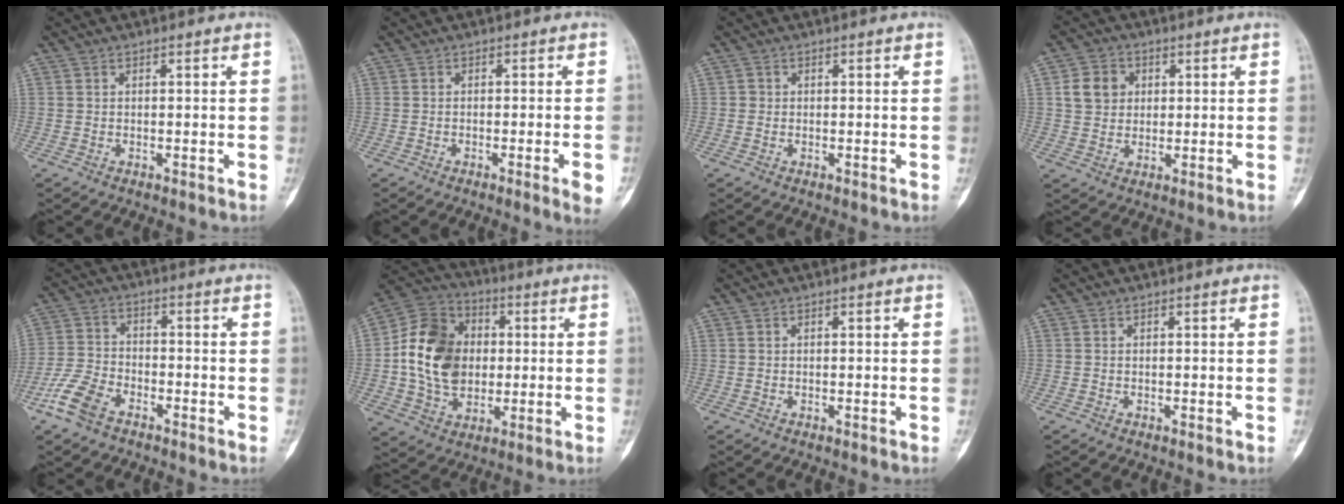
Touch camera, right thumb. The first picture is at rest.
{"total": 8.4, "force": [-4.2, -0.3, 7.3], "torque": [-0.100, 0.017, -0.059]}
{"total": 0.7, "force": [-0.1, 0.7, 0.1], "torque": [0.002, 0.004, -0.003]}
{"total": 6.6, "force": [1.6, 5.6, 3.0], "torque": [-0.032, 0.000, 0.027]}
{"total": 8.3, "force": [-5.2, 4.4, 4.7], "torque": [-0.106, 0.016, -0.111]}
{"total": 17.2, "force": [0.6, 13.5, 10.7], "torque": [-0.161, 0.018, 0.010]}
{"total": 0.0}
{"total": 0.0}